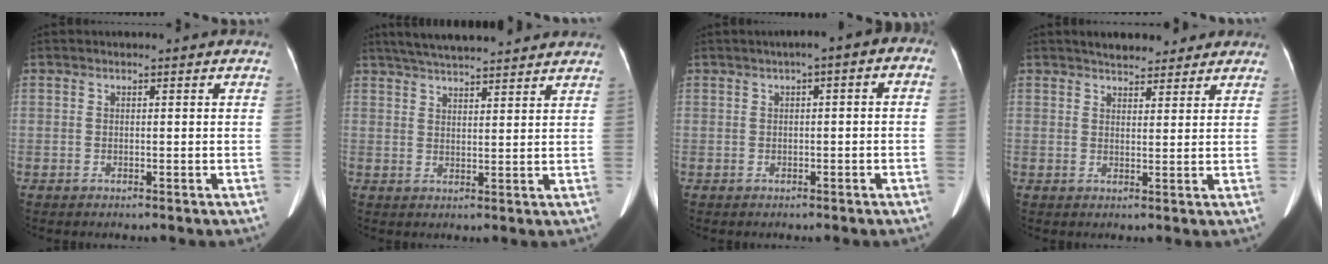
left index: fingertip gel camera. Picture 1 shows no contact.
{"total": 13.4, "force": [12.0, 1.6, 5.8], "torque": [-0.093, 0.035, 0.174]}
{"total": 3.7, "force": [0.6, 1.0, 3.5], "torque": [-0.038, 0.026, 0.001]}
{"total": 7.3, "force": [6.2, 2.7, 2.7], "torque": [-0.027, 0.019, 0.085]}